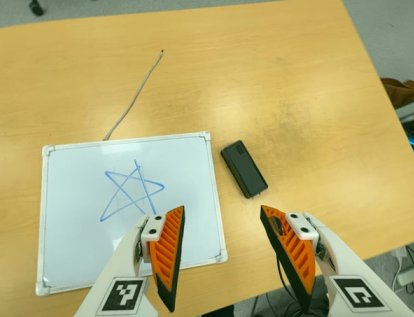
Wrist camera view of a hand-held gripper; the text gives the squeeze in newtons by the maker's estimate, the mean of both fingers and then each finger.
{"total": 0.0}